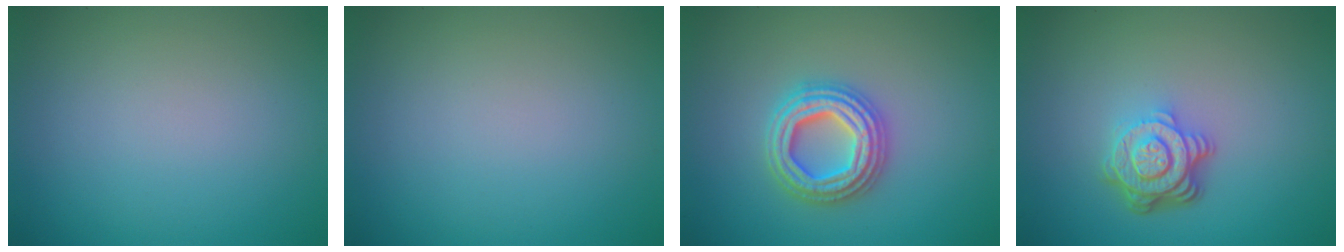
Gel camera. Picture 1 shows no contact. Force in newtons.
{"total": 0.0}
{"total": 4.7, "press": 4.6, "slide": 0.8}
{"total": 4.6, "press": 3.4, "slide": 3.2}